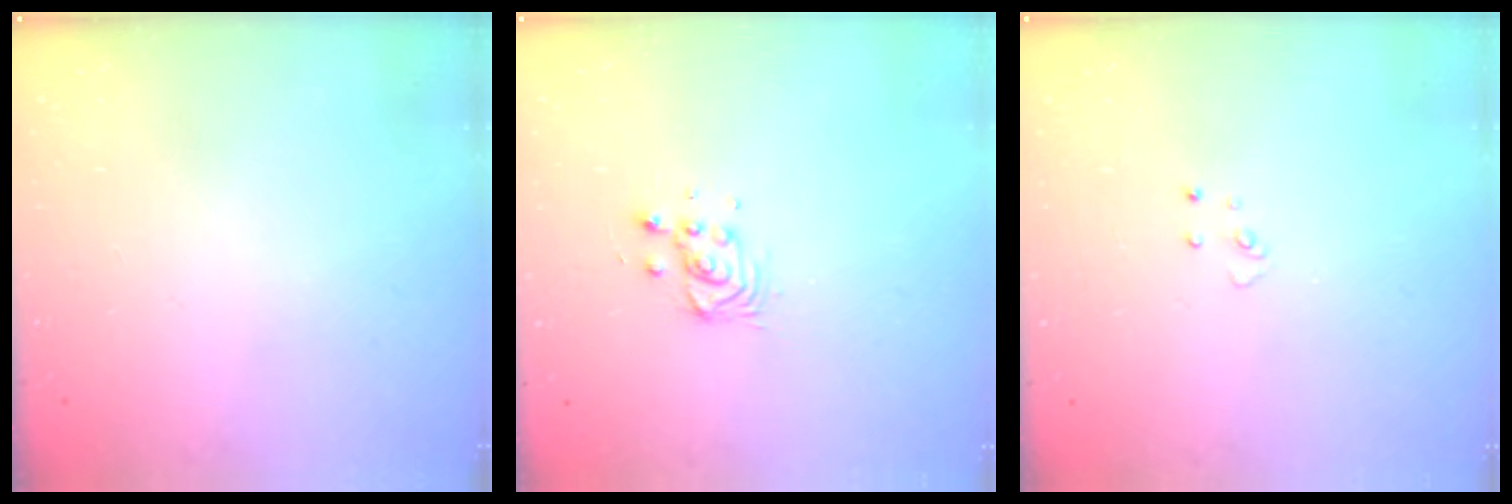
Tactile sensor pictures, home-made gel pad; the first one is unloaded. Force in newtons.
{"total": 3.4, "press": 3.4, "slide": 0.4}
{"total": 2.9, "press": 2.9, "slide": 0.2}